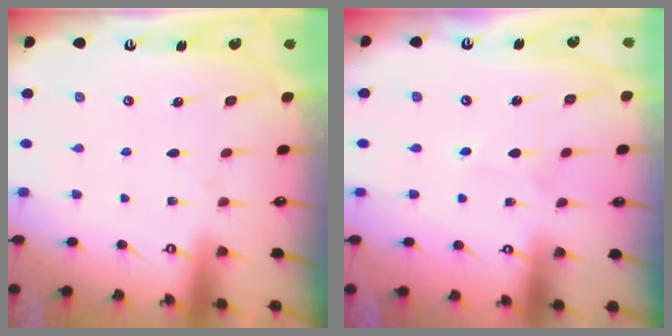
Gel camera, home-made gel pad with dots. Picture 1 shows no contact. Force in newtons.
{"total": 1.3, "press": 1.3, "slide": 0.1}